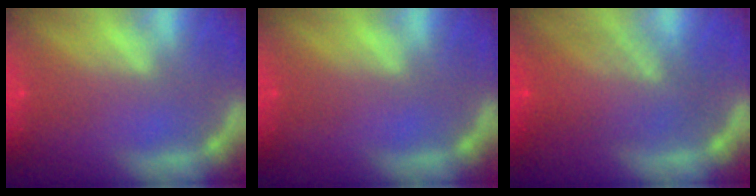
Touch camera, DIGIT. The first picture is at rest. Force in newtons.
{"total": 0.0}
{"total": 8.0}